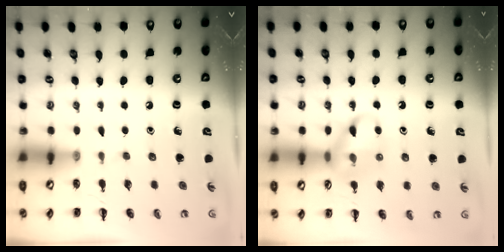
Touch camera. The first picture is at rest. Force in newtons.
{"total": 12.3, "press": 12.2, "slide": 1.2}